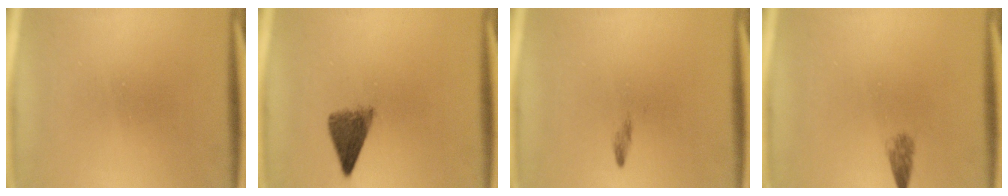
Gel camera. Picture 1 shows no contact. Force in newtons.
{"total": 4.6}
{"total": 0.7}
{"total": 1.8}